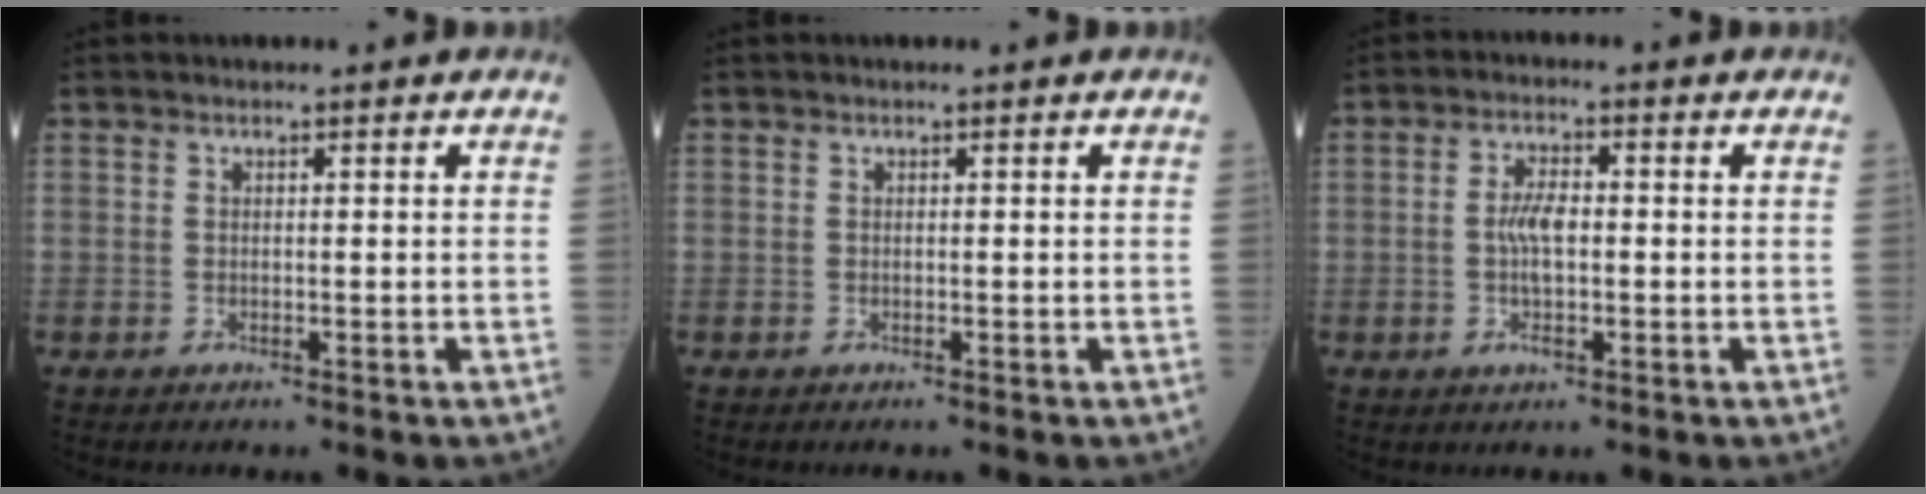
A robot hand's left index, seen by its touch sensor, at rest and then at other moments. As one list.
[{"total": 0.0}, {"total": 4.6, "force": [-0.4, 1.7, 4.3], "torque": [-0.093, 0.004, -0.010]}]